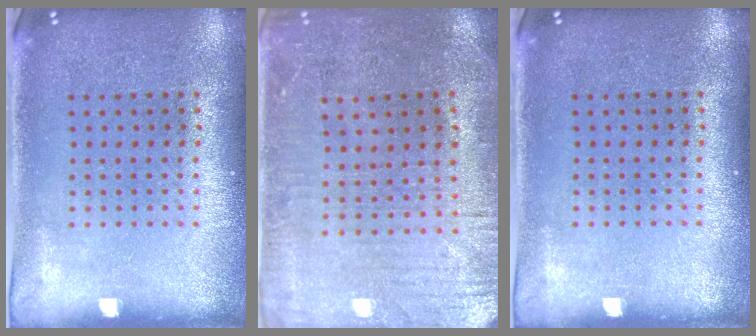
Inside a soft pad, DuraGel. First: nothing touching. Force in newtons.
{"total": 0.9, "press": 0.7, "slide": 0.6}
{"total": 0.0}